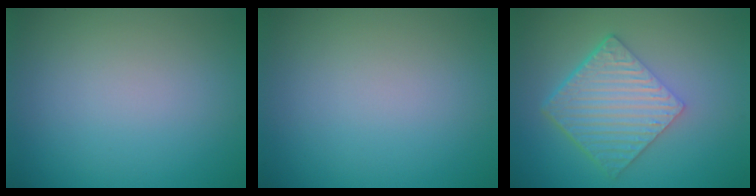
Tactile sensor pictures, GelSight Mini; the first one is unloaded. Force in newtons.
{"total": 0.0}
{"total": 6.4, "press": 4.4, "slide": 4.7}